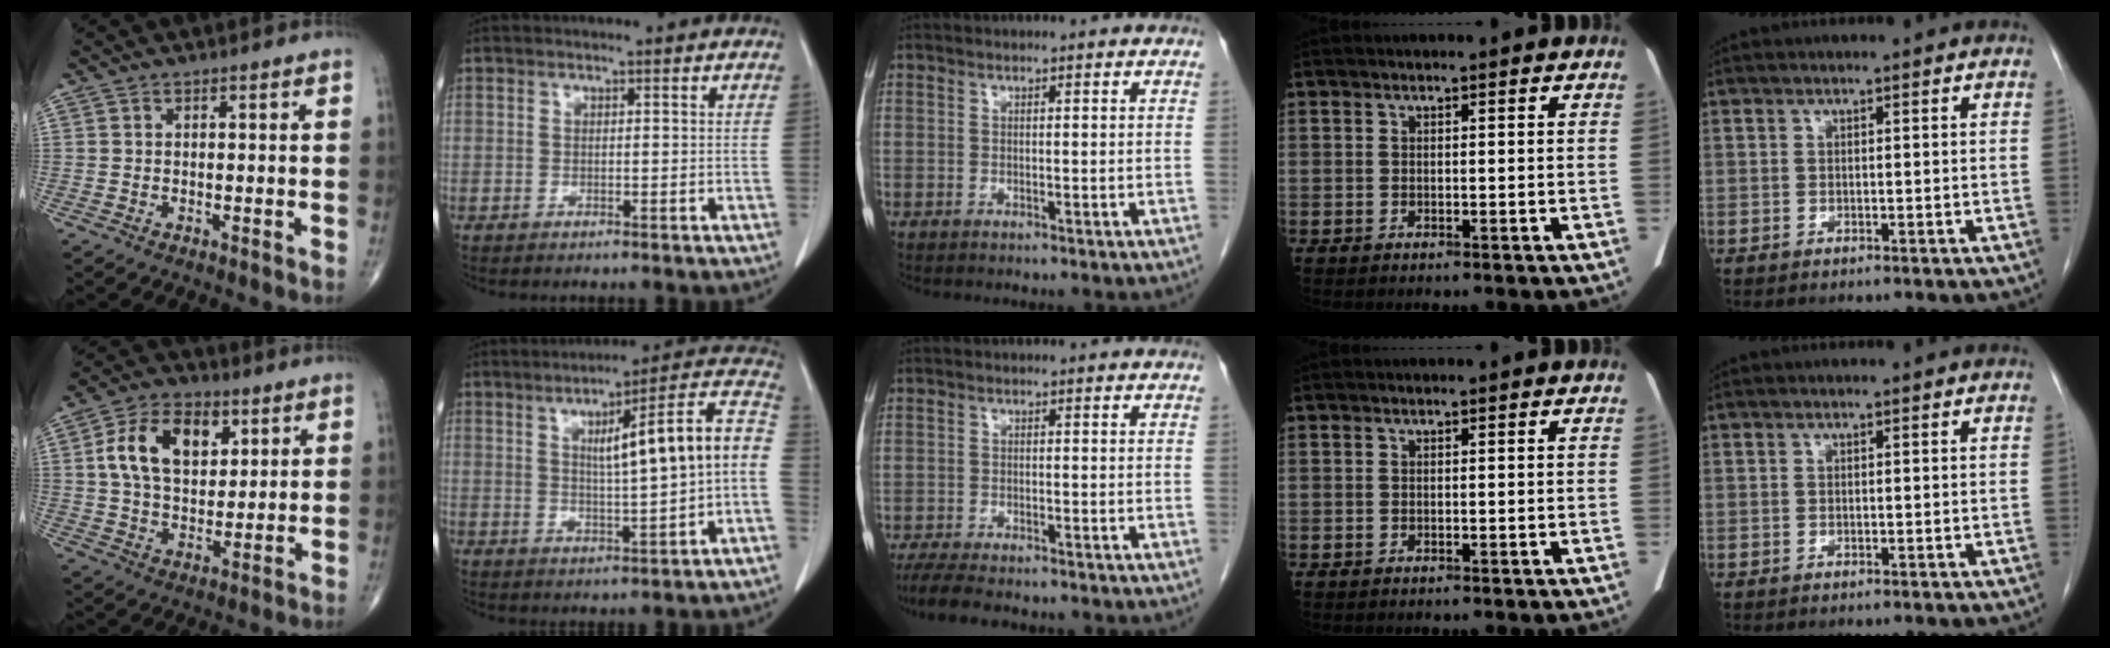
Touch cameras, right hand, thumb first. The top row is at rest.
{"thumb": {"total": 13.4, "force": [4.1, 8.5, 9.6], "torque": [-0.143, -0.003, 0.070]}, "index": {"total": 13.9, "force": [0.6, 0.9, 13.9], "torque": [-0.189, 0.032, 0.009]}, "middle": {"total": 7.4, "force": [-6.2, 1.6, 3.7], "torque": [-0.061, -0.016, -0.098]}}